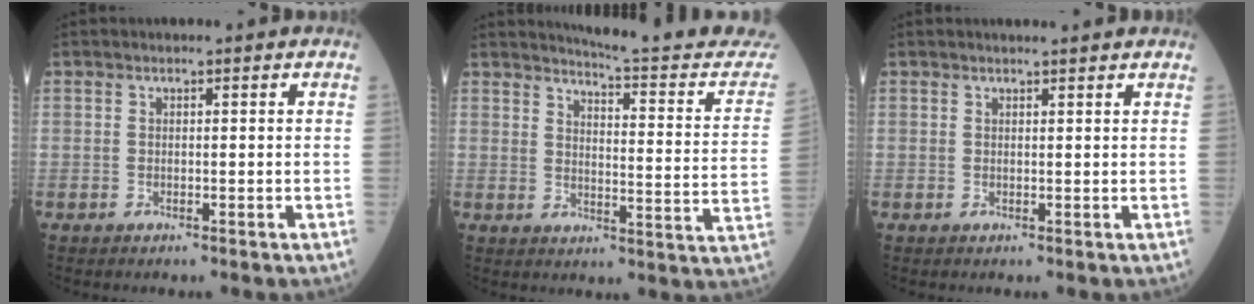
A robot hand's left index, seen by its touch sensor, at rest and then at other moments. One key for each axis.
{"total": 17.9, "fx": 17.3, "fy": 0.4, "fz": 4.6, "tx": -0.052, "ty": -0.100, "tz": 0.191}
{"total": 3.5, "fx": 3.3, "fy": 0.0, "fz": 1.2, "tx": -0.018, "ty": 0.011, "tz": 0.038}